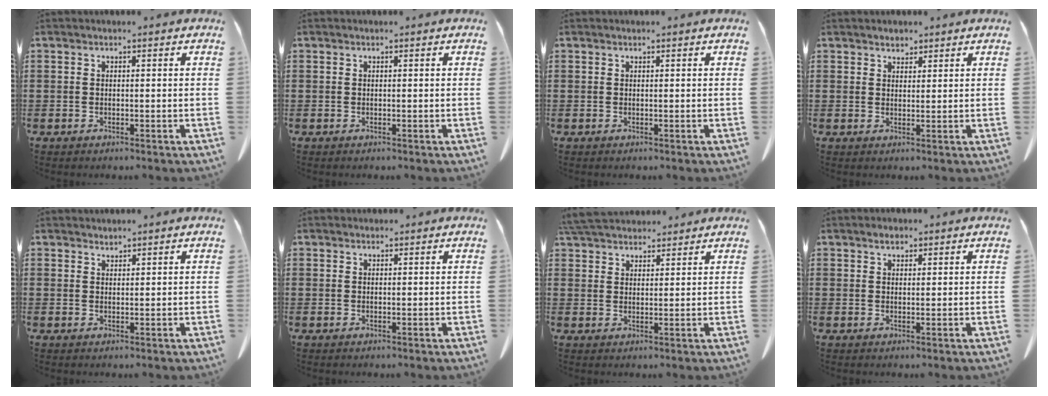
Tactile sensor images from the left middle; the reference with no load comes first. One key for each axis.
{"total": 0.0}
{"total": 0.0}
{"total": 1.8, "fx": 1.7, "fy": 0.6, "fz": 0.0, "tx": -0.005, "ty": 0.002, "tz": 0.034}
{"total": 1.3, "fx": 1.3, "fy": 0.1, "fz": -0.1, "tx": -0.001, "ty": -0.003, "tz": 0.027}
{"total": 0.6, "fx": 0.6, "fy": 0.3, "fz": 0.1, "tx": -0.003, "ty": 0.000, "tz": 0.012}
{"total": 5.3, "fx": 5.0, "fy": 1.3, "fz": 1.2, "tx": -0.037, "ty": -0.010, "tz": 0.097}
{"total": 1.7, "fx": 1.4, "fy": 0.7, "fz": 0.7, "tx": -0.010, "ty": -0.003, "tz": 0.026}